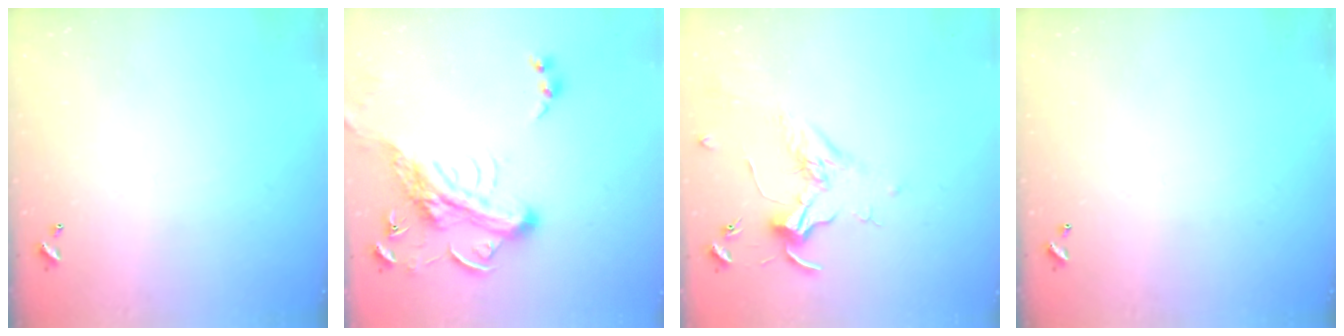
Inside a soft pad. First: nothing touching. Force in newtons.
{"total": 6.4, "press": 6.2, "slide": 1.6}
{"total": 1.7, "press": 1.5, "slide": 0.7}
{"total": 0.0}